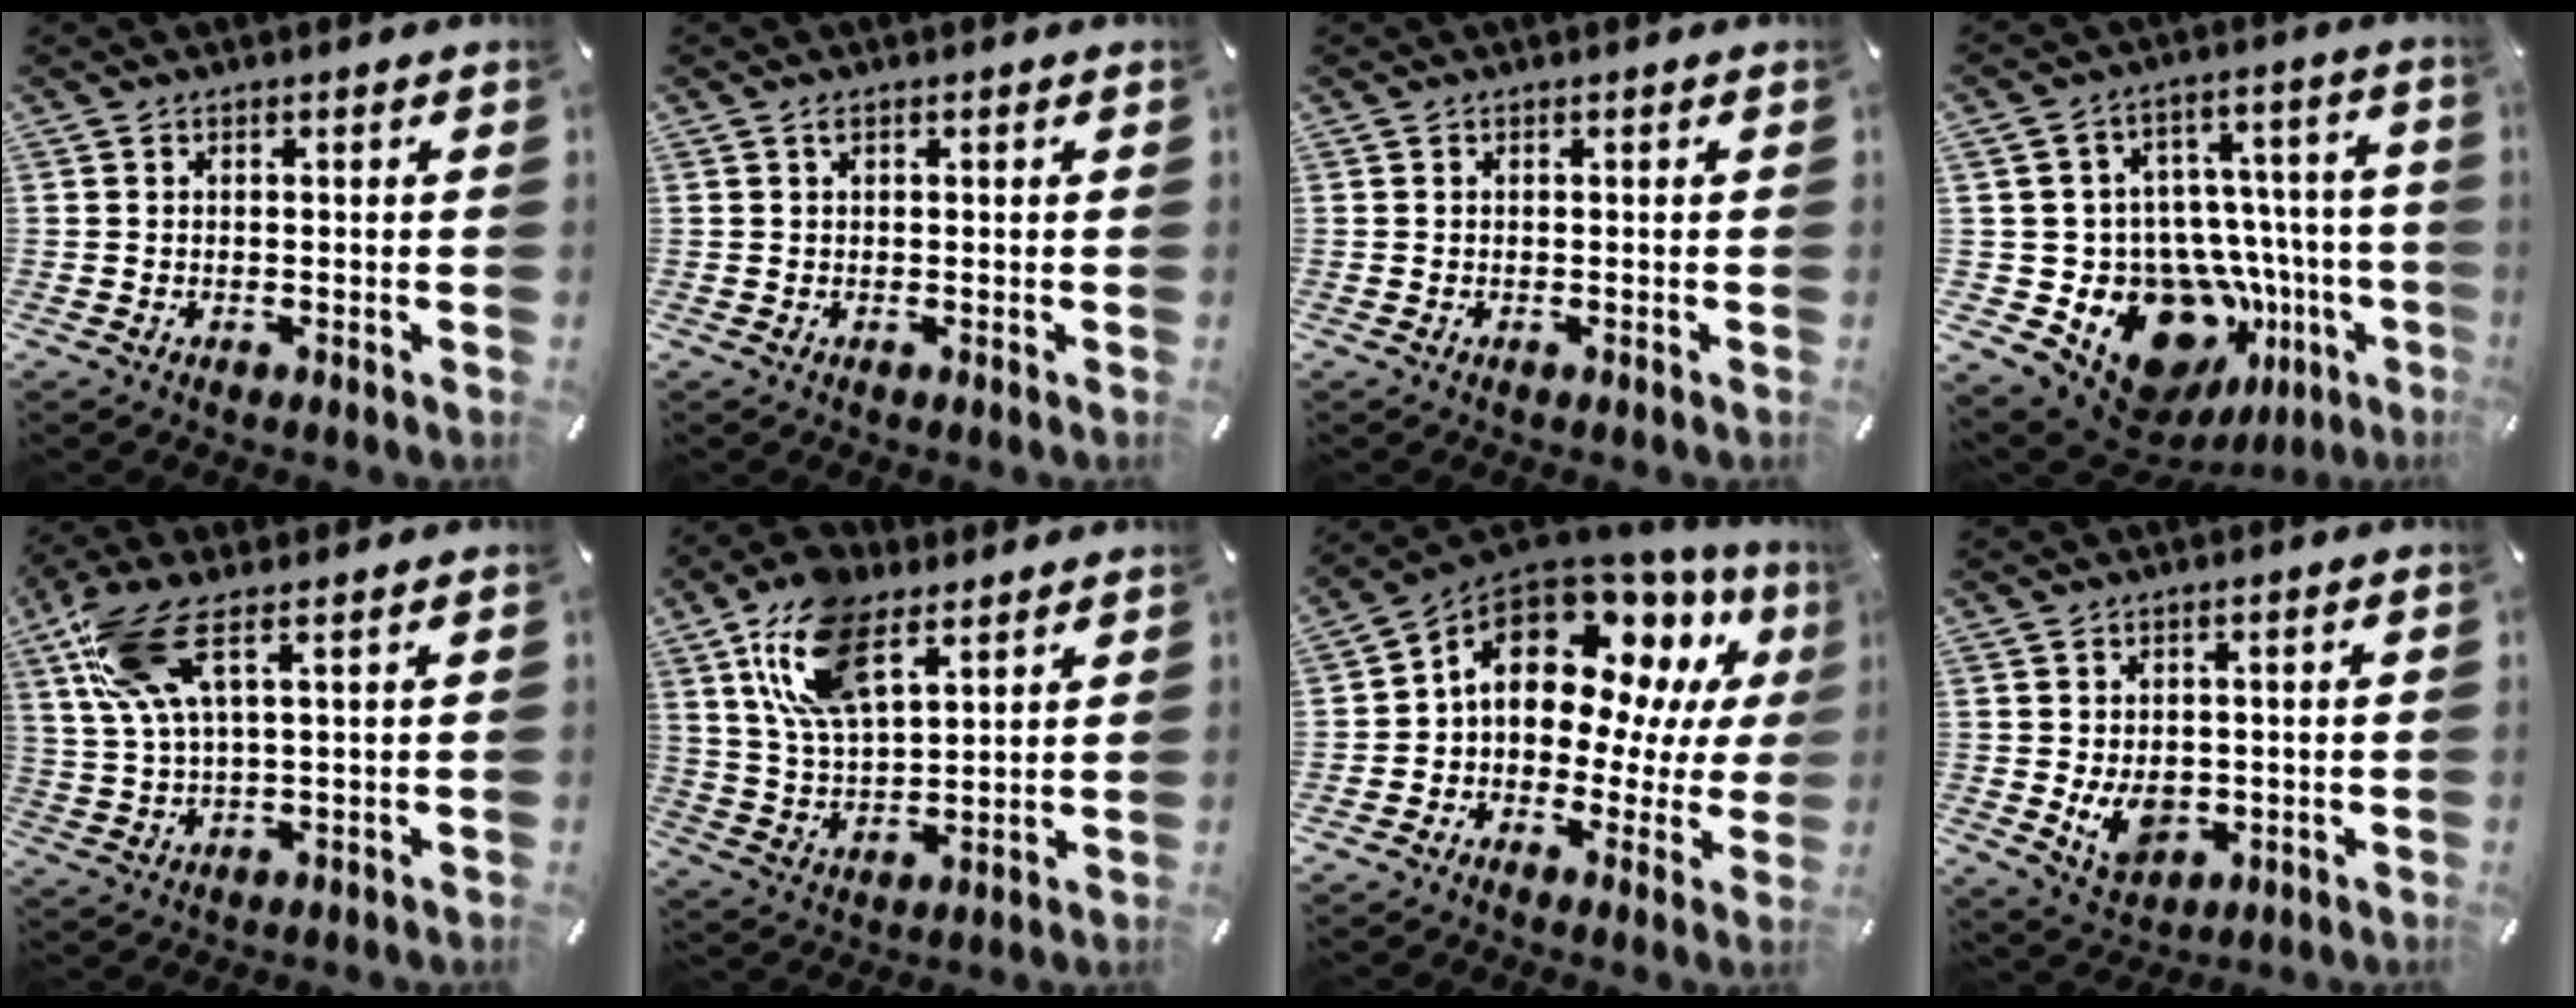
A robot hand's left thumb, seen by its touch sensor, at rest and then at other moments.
{"total": 0.9, "force": [0.4, 0.2, 0.8], "torque": [-0.016, 0.001, 0.007]}
{"total": 0.0}
{"total": 20.7, "force": [-10.2, 14.3, 10.9], "torque": [-0.152, 0.036, -0.130]}
{"total": 10.6, "force": [5.1, 3.4, 8.6], "torque": [-0.191, -0.002, 0.096]}
{"total": 15.9, "force": [9.1, 8.0, 10.2], "torque": [-0.227, -0.021, 0.166]}
{"total": 15.5, "force": [7.1, 9.9, 9.6], "torque": [-0.167, -0.047, 0.126]}
{"total": 7.6, "force": [-0.8, 5.7, 4.9], "torque": [-0.087, -0.004, -0.013]}